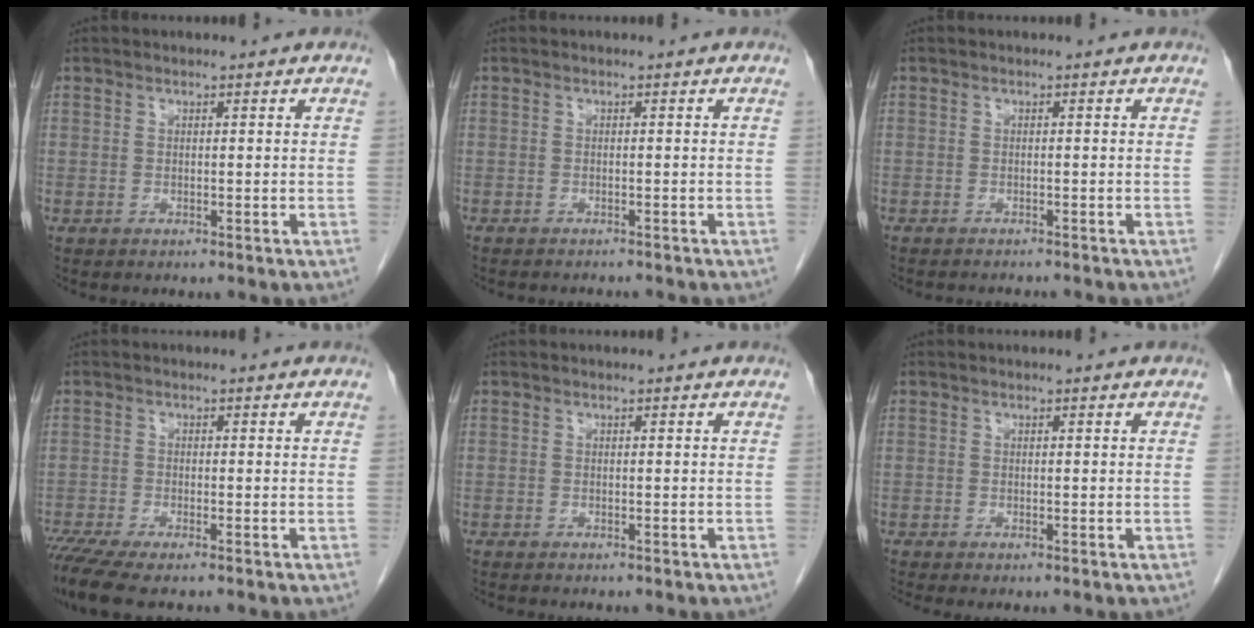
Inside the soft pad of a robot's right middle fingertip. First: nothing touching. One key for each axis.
{"total": 3.6, "fx": -3.4, "fy": 0.6, "fz": 1.0, "tx": -0.008, "ty": -0.004, "tz": -0.042}
{"total": 3.0, "fx": -2.9, "fy": 0.3, "fz": 0.8, "tx": -0.005, "ty": -0.004, "tz": -0.038}
{"total": 6.0, "fx": -4.8, "fy": 0.7, "fz": 3.6, "tx": -0.064, "ty": -0.015, "tz": -0.085}
{"total": 2.0, "fx": -1.8, "fy": 0.4, "fz": 1.0, "tx": -0.016, "ty": -0.003, "tz": -0.019}
{"total": 0.9, "fx": -0.7, "fy": 0.0, "fz": 0.6, "tx": -0.007, "ty": -0.002, "tz": -0.011}